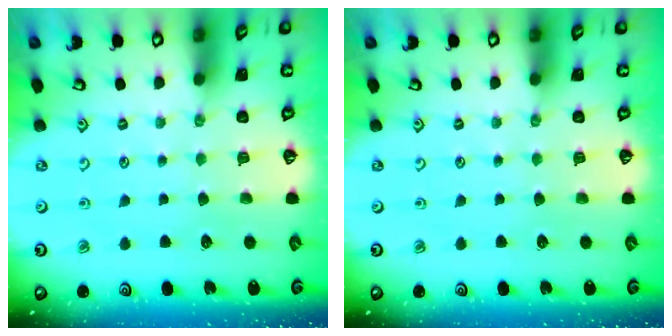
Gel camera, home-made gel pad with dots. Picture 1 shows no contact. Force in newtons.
{"total": 0.0}